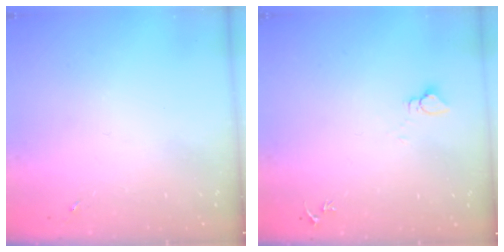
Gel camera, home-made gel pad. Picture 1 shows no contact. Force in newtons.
{"total": 2.7, "press": 2.7, "slide": 0.2}